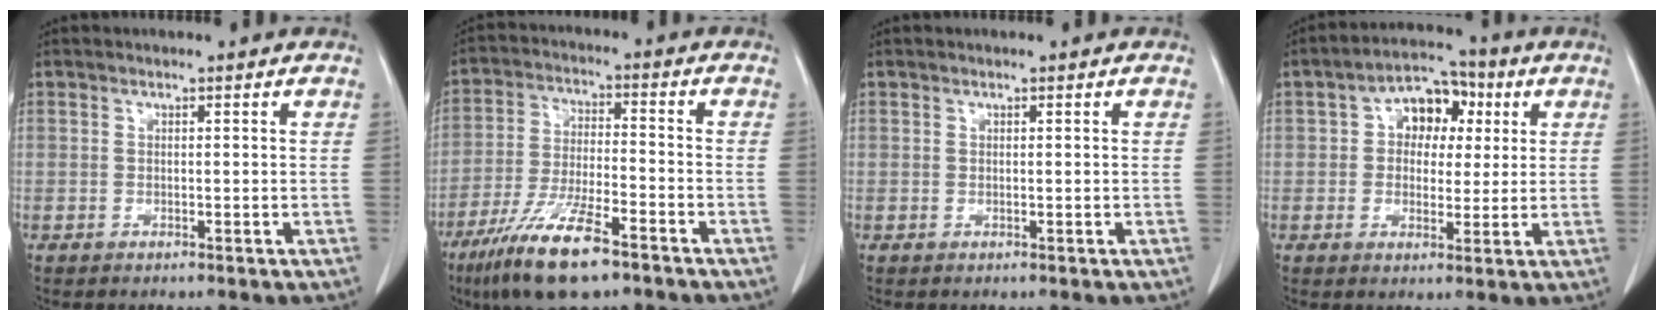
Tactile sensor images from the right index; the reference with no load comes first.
{"total": 13.6, "force": [-8.8, 3.0, 9.9], "torque": [-0.196, -0.021, -0.156]}
{"total": 0.0}
{"total": 9.0, "force": [2.1, 6.1, 6.4], "torque": [-0.104, 0.035, 0.034]}